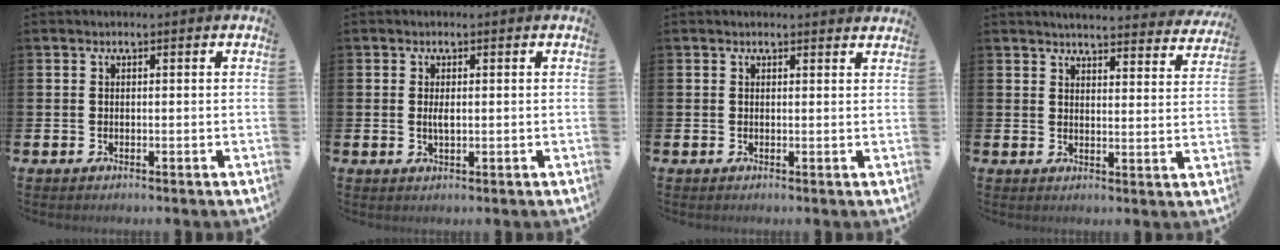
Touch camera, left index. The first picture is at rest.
{"total": 1.5, "force": [0.2, 0.5, 1.4], "torque": [-0.022, 0.001, 0.001]}
{"total": 0.8, "force": [0.8, 0.1, 0.1], "torque": [0.008, -0.003, 0.013]}
{"total": 4.2, "force": [4.1, 0.4, 0.6], "torque": [-0.014, -0.033, 0.070]}